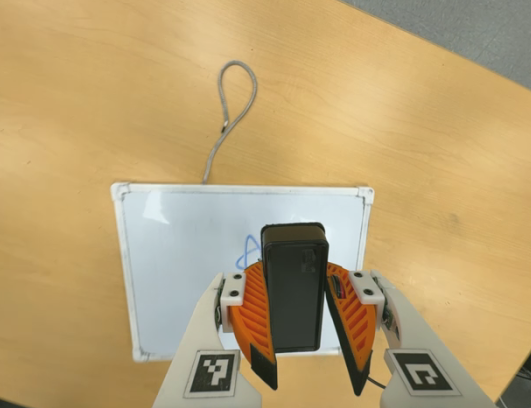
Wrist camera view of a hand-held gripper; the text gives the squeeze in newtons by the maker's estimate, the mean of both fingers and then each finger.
{"total": 7.7, "left": 8.2, "right": 7.1}